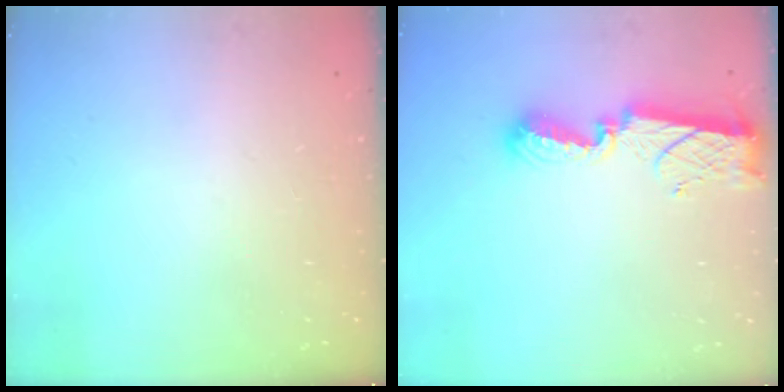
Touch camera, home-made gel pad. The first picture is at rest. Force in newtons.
{"total": 9.4, "press": 9.4, "slide": 0.8}